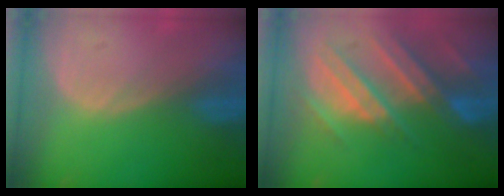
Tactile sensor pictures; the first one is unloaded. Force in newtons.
{"total": 11.0, "press": 9.8, "slide": 5.0}